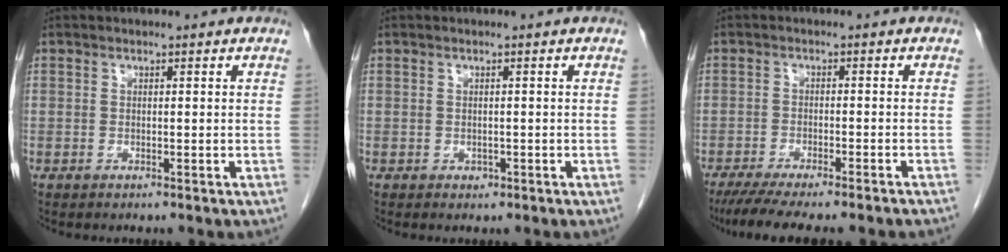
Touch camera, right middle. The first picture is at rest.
{"total": 1.2, "force": [-0.4, 1.1, 0.5], "torque": [-0.006, 0.004, 0.000]}
{"total": 12.5, "force": [-10.7, 0.8, 6.4], "torque": [-0.083, -0.022, -0.153]}